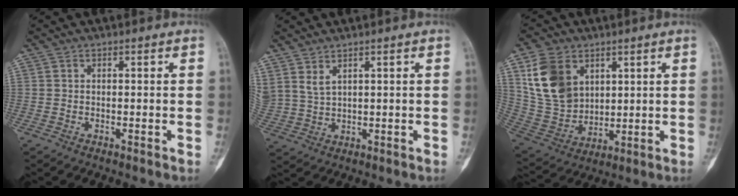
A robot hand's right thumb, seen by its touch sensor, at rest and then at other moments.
{"total": 4.0, "force": [2.9, 1.4, 2.4], "torque": [-0.051, -0.017, 0.069]}
{"total": 14.3, "force": [5.9, 10.3, 8.0], "torque": [-0.132, -0.022, 0.133]}